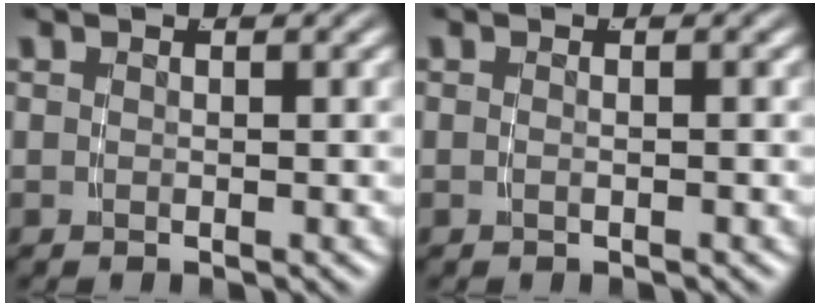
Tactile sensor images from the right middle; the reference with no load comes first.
{"total": 0.7, "force": [-0.4, -0.4, 0.4], "torque": [-0.009, -0.004, -0.005]}